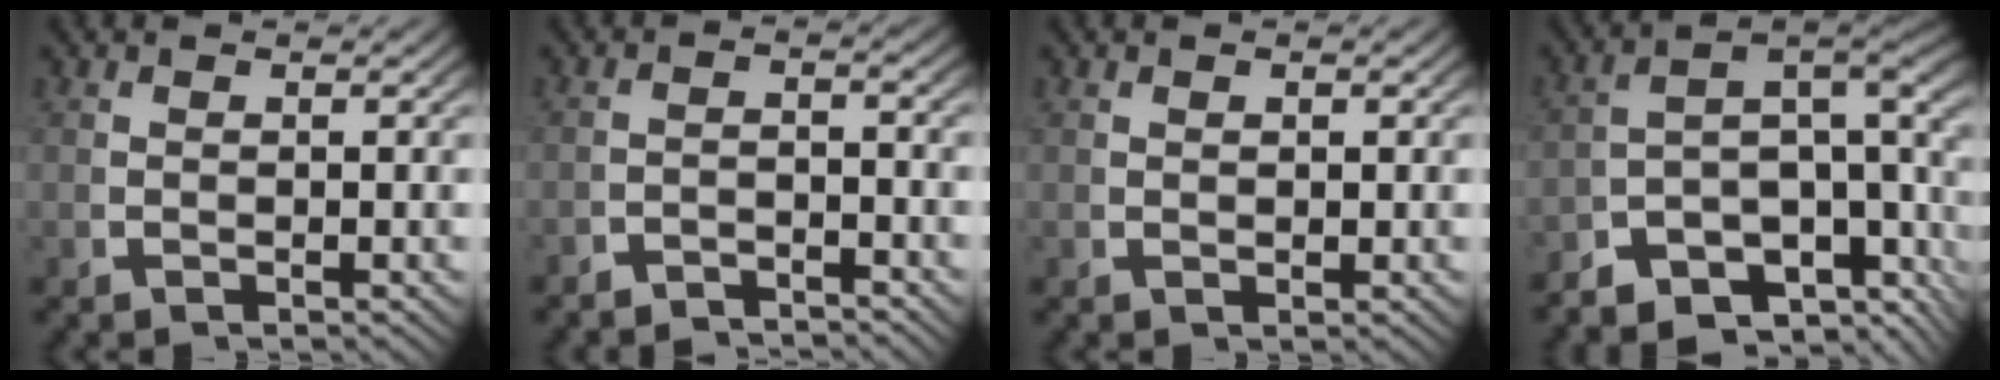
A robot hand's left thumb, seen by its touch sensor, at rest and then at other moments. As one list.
[{"total": 3.0, "force": [-2.9, 0.4, 0.4], "torque": [0.002, -0.010, -0.050]}, {"total": 0.6, "force": [0.4, 0.3, 0.4], "torque": [-0.008, -0.006, 0.011]}, {"total": 12.1, "force": [-1.7, 7.9, 9.0], "torque": [-0.131, -0.016, -0.042]}]